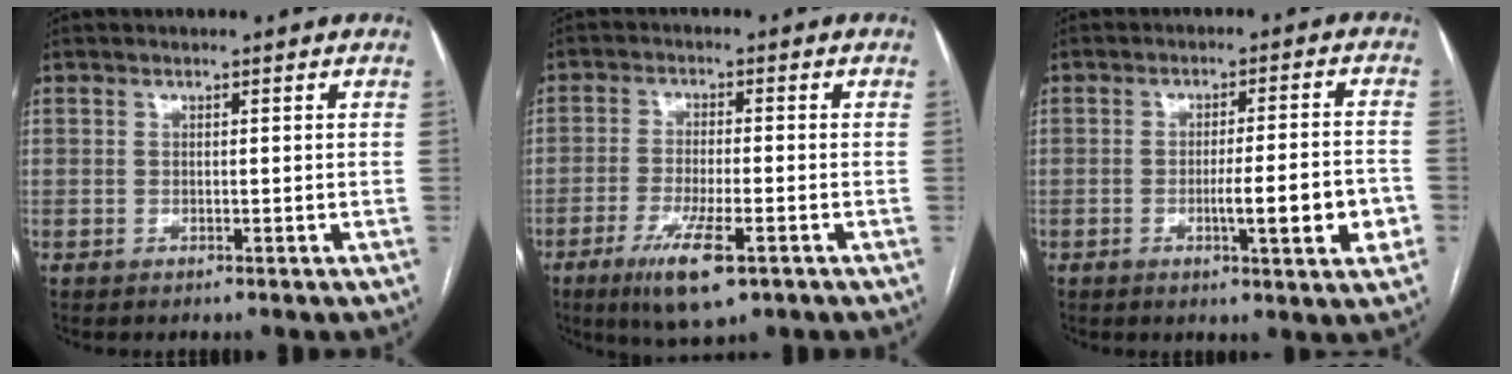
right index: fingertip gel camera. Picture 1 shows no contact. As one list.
[{"total": 8.6, "force": [-4.6, 1.7, 7.1], "torque": [-0.132, -0.018, -0.074]}, {"total": 9.0, "force": [-2.8, 0.6, 8.6], "torque": [-0.122, -0.001, -0.037]}]